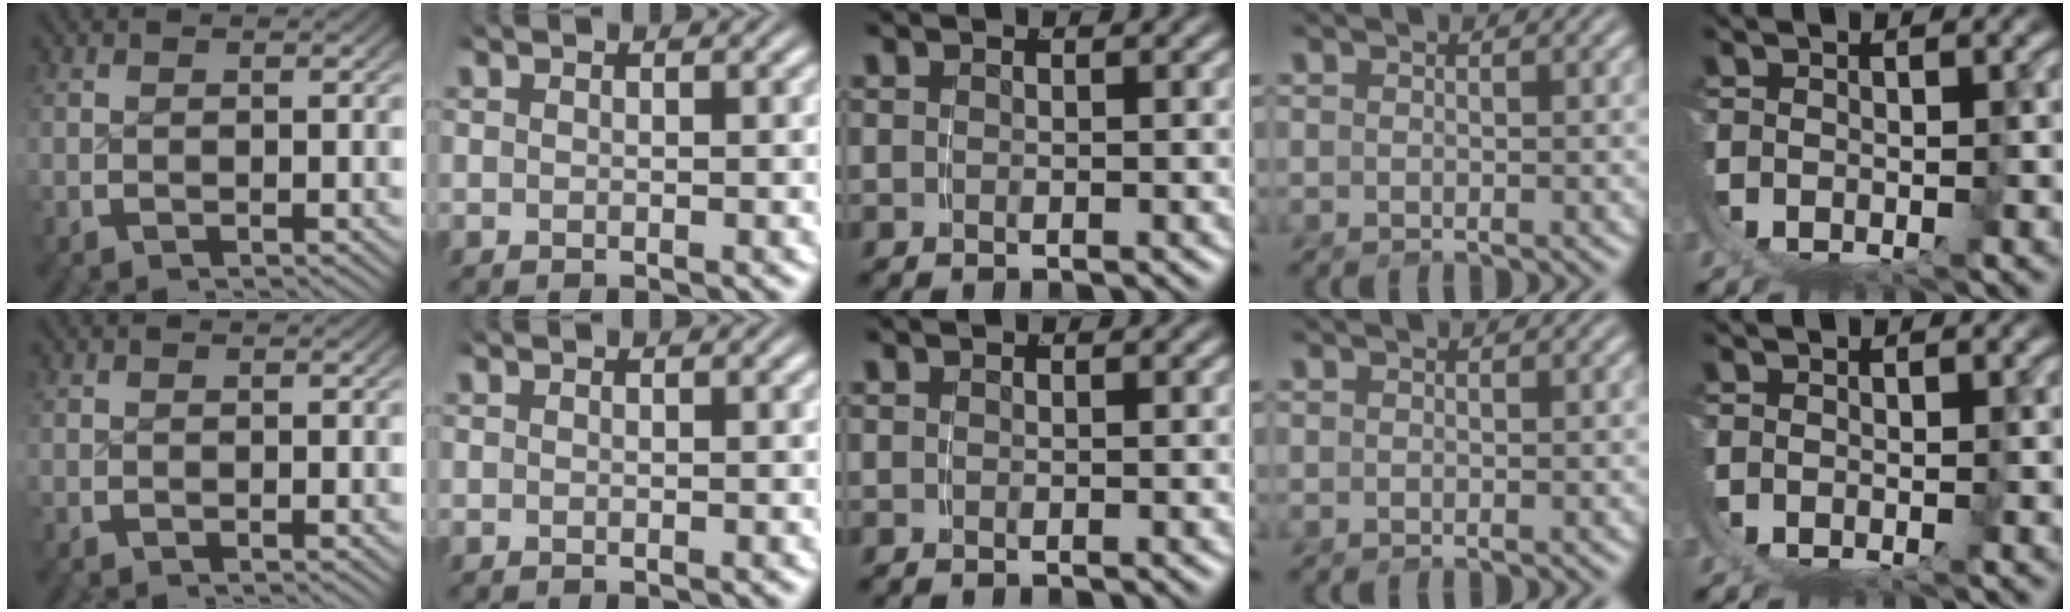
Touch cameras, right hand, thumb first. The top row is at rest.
{}